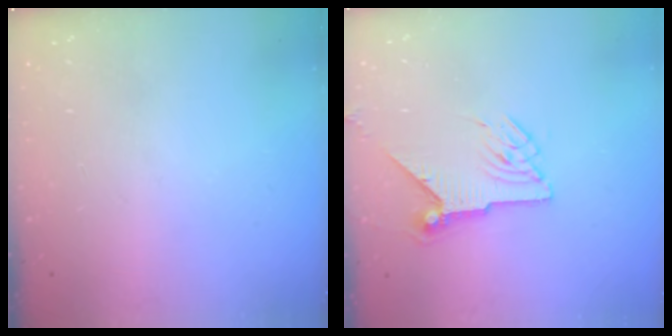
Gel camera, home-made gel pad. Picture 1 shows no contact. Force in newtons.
{"total": 7.7, "press": 7.7, "slide": 0.3}